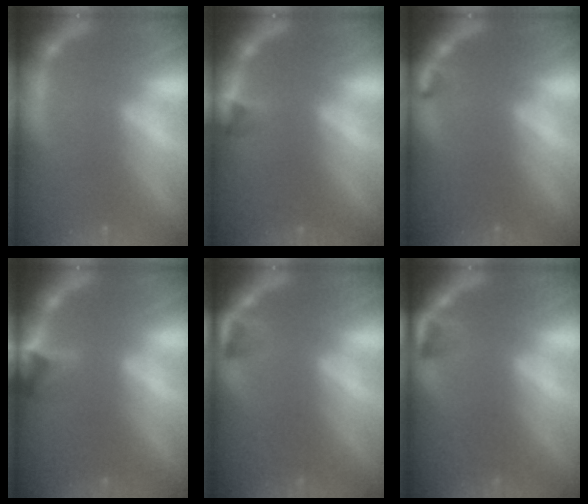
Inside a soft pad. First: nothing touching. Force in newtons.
{"total": 1.4}
{"total": 0.9}
{"total": 2.9}
{"total": 1.9}
{"total": 1.9}